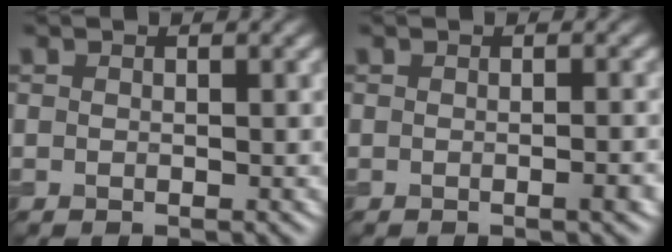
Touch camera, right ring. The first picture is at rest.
{"total": 1.2, "force": [-0.3, 0.2, 1.1], "torque": [-0.009, 0.003, -0.001]}